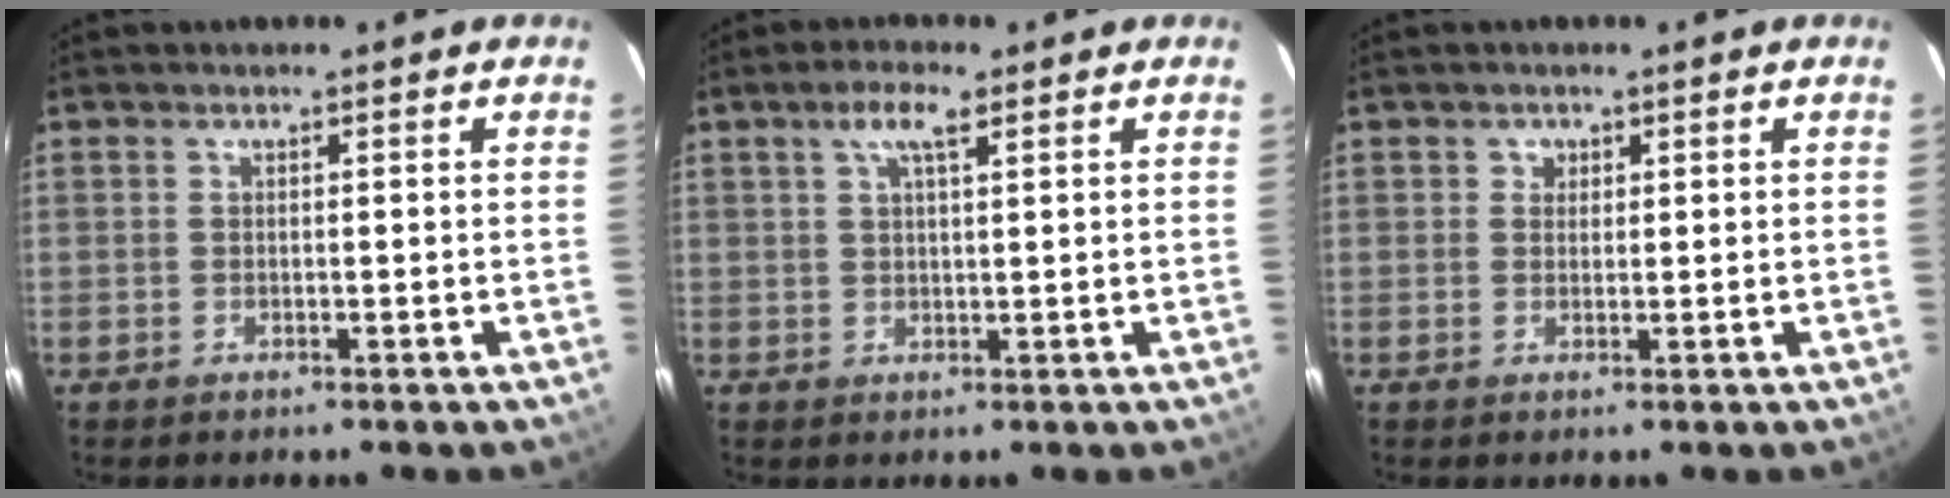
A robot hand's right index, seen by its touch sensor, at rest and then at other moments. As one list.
[{"total": 3.9, "force": [2.1, 1.0, 3.1], "torque": [-0.058, 0.011, 0.037]}, {"total": 1.5, "force": [0.4, 1.4, 0.1], "torque": [0.004, 0.005, 0.003]}]